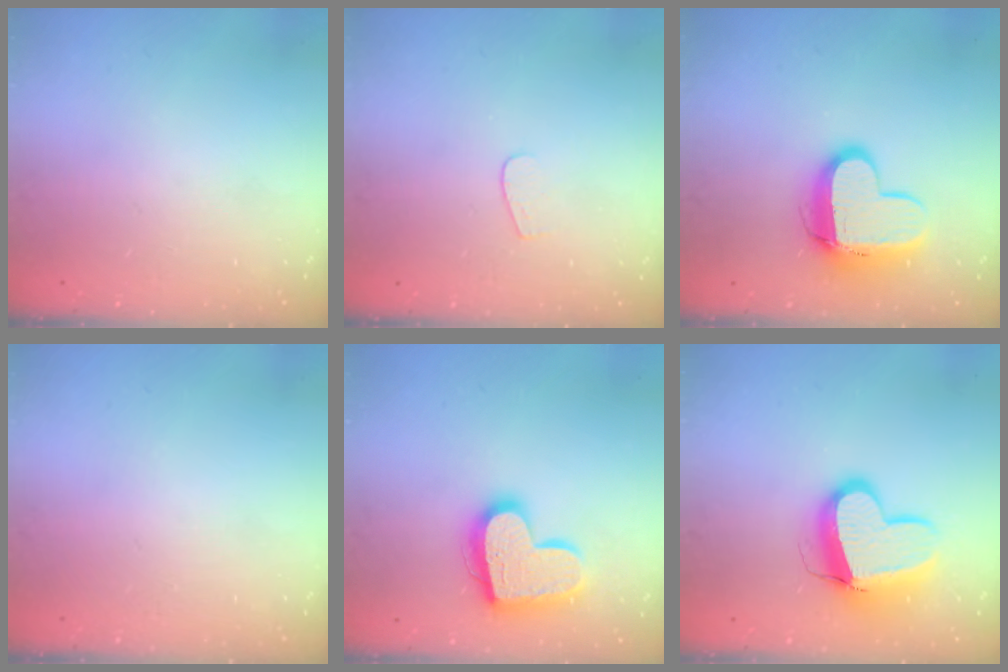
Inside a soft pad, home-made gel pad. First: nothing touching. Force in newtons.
{"total": 3.4, "press": 3.4, "slide": 0.3}
{"total": 12.1, "press": 12.0, "slide": 1.2}
{"total": 0.0}
{"total": 17.4, "press": 17.3, "slide": 1.4}
{"total": 13.6, "press": 13.5, "slide": 1.7}